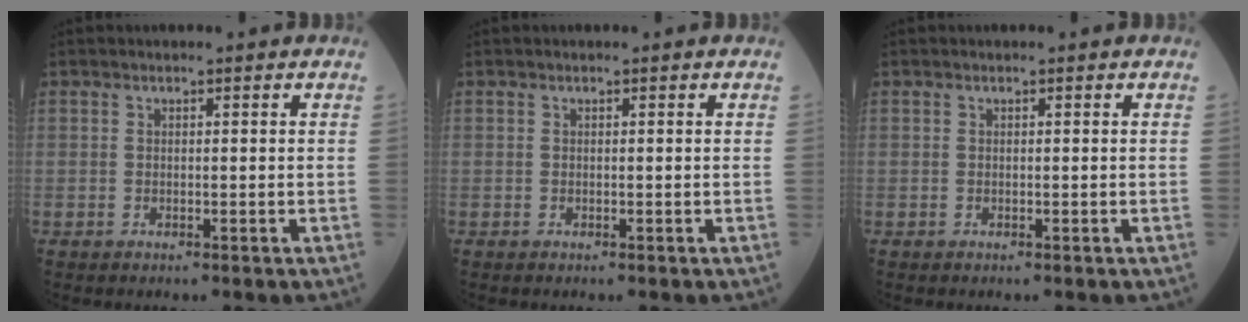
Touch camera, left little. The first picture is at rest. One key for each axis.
{"total": 0.0}
{"total": 0.0}